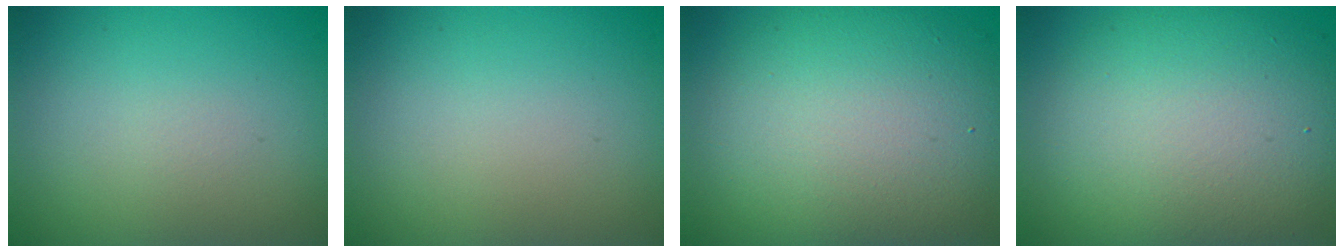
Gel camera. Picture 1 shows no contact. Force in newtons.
{"total": 0.0}
{"total": 10.5, "press": 10.5, "slide": 0.6}
{"total": 10.1, "press": 10.1, "slide": 0.6}